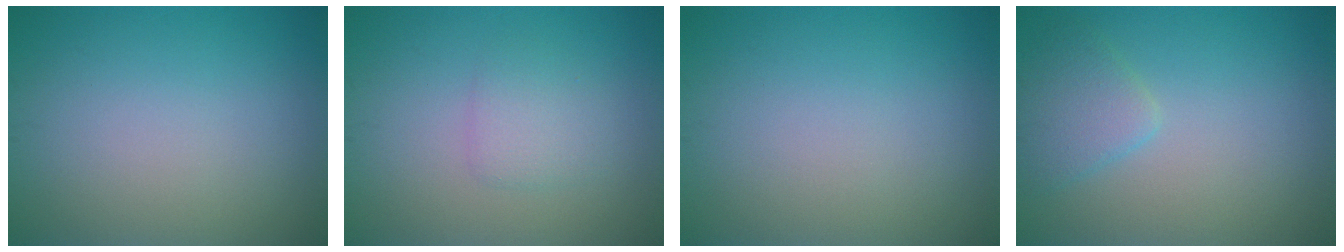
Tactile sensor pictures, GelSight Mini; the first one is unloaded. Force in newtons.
{"total": 1.9, "press": 1.9, "slide": 0.1}
{"total": 0.0}
{"total": 2.5, "press": 2.5, "slide": 0.2}